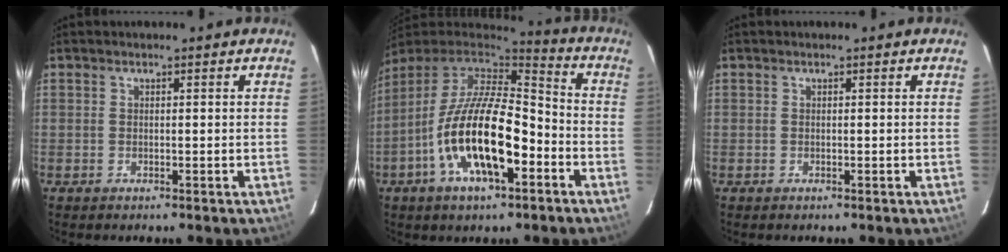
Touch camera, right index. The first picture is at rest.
{"total": 19.8, "force": [-7.3, 7.7, 16.8], "torque": [-0.323, -0.017, -0.136]}
{"total": 0.0}